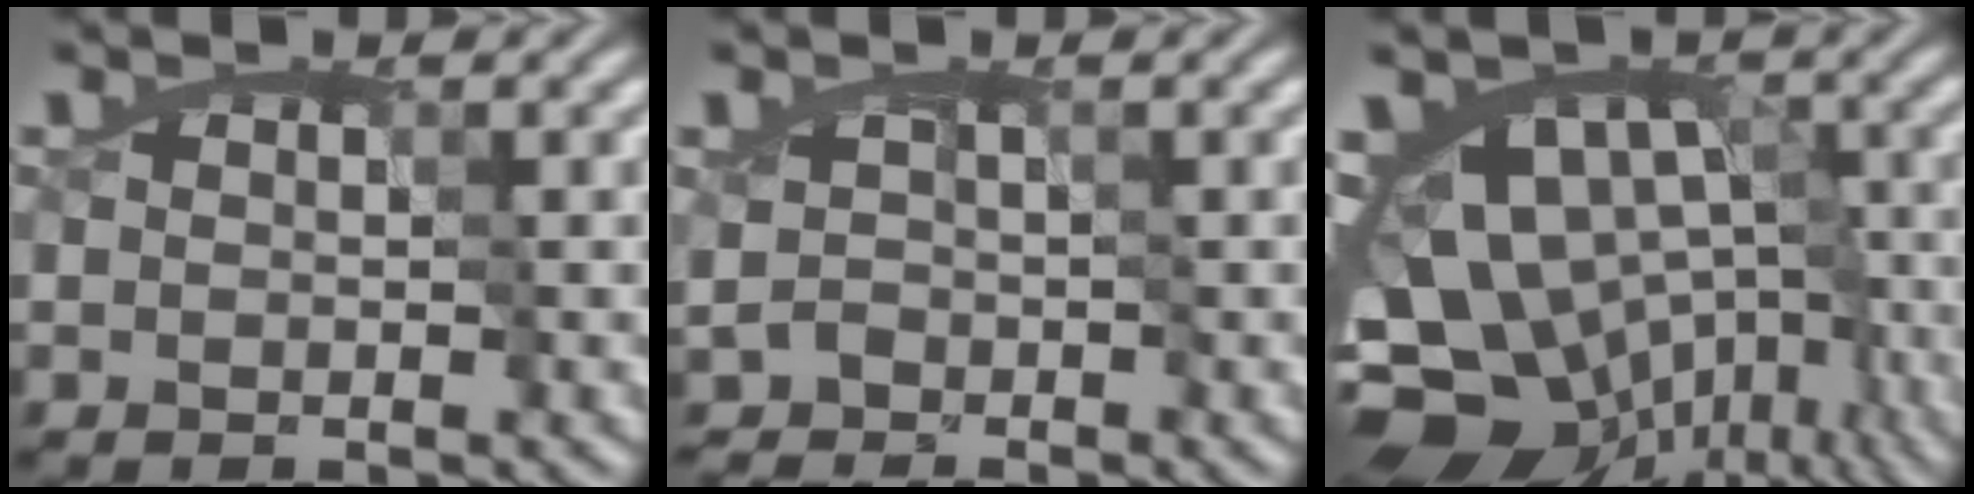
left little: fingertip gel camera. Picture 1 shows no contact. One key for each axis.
{"total": 1.3, "fx": -1.2, "fy": 0.4, "fz": -0.3, "tx": 0.013, "ty": -0.004, "tz": -0.016}
{"total": 12.7, "fx": -5.6, "fy": 8.4, "fz": 7.7, "tx": -0.114, "ty": -0.002, "tz": -0.073}